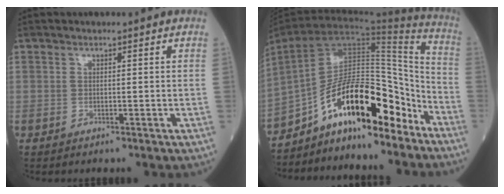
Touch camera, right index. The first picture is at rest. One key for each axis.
{"total": 18.4, "fx": -12.2, "fy": 5.3, "fz": 12.7, "tx": -0.223, "ty": 0.028, "tz": -0.207}